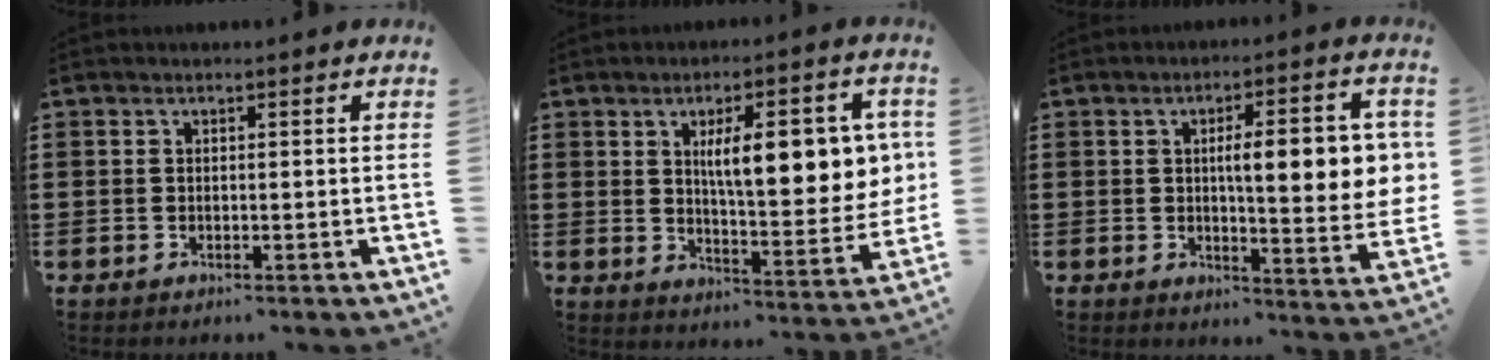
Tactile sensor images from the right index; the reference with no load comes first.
{"total": 11.9, "force": [3.0, 4.0, 10.8], "torque": [-0.166, -0.003, 0.044]}
{"total": 10.2, "force": [1.5, 2.2, 9.8], "torque": [-0.148, -0.004, 0.017]}